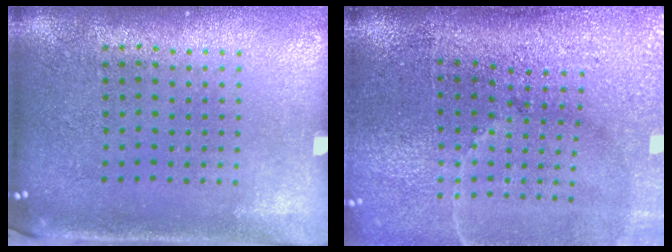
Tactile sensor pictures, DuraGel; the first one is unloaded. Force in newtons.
{"total": 4.8, "press": 4.0, "slide": 2.7}